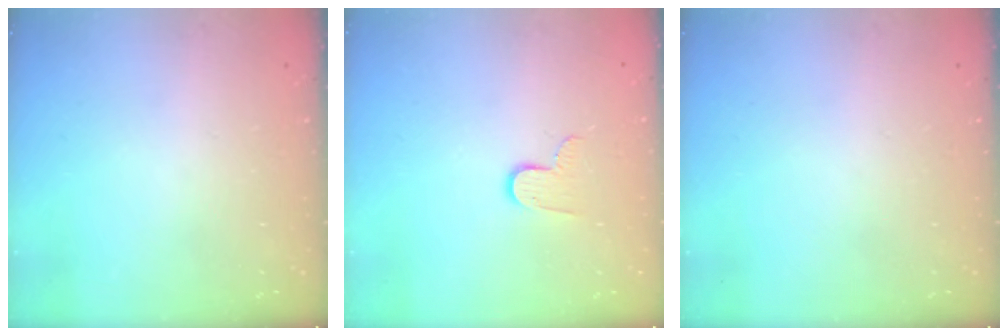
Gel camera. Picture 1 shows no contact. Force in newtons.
{"total": 7.6, "press": 7.6, "slide": 0.6}
{"total": 0.0}